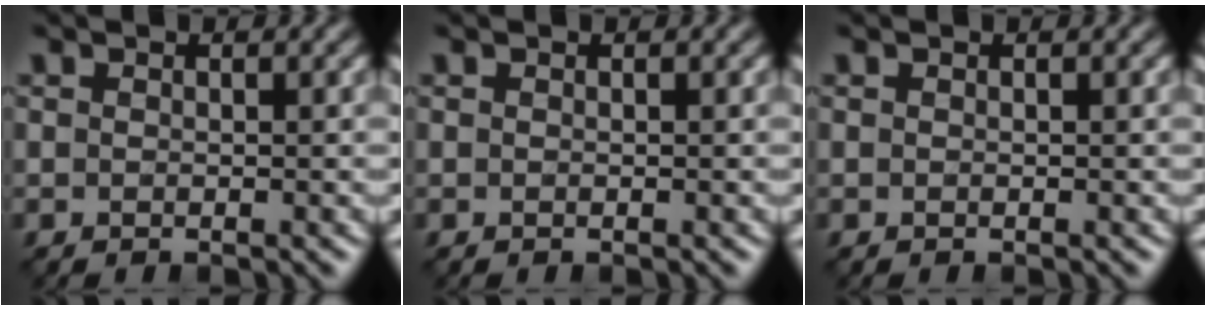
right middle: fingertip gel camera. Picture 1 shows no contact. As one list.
[{"total": 0.0}, {"total": 0.0}]